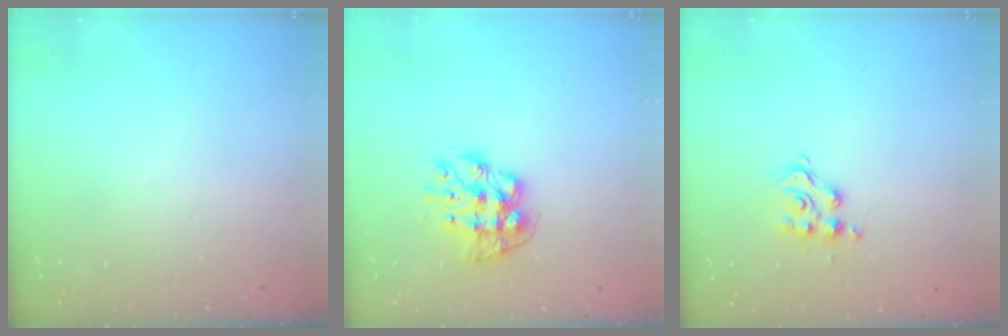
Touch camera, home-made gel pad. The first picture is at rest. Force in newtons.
{"total": 10.5, "press": 10.4, "slide": 0.9}
{"total": 7.2, "press": 7.1, "slide": 0.4}